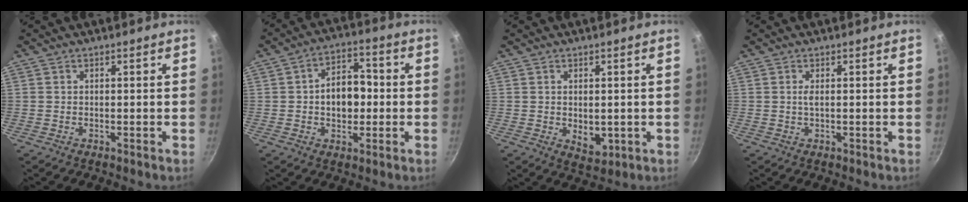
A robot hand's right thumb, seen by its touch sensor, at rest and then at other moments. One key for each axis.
{"total": 9.8, "fx": -0.3, "fy": 6.8, "fz": 7.0, "tx": -0.066, "ty": 0.018, "tz": -0.013}
{"total": 4.8, "fx": -0.4, "fy": 3.1, "fz": 3.7, "tx": -0.047, "ty": -0.011, "tz": 0.000}
{"total": 1.1, "fx": 0.1, "fy": 0.3, "fz": 1.1, "tx": -0.024, "ty": 0.000, "tz": 0.002}